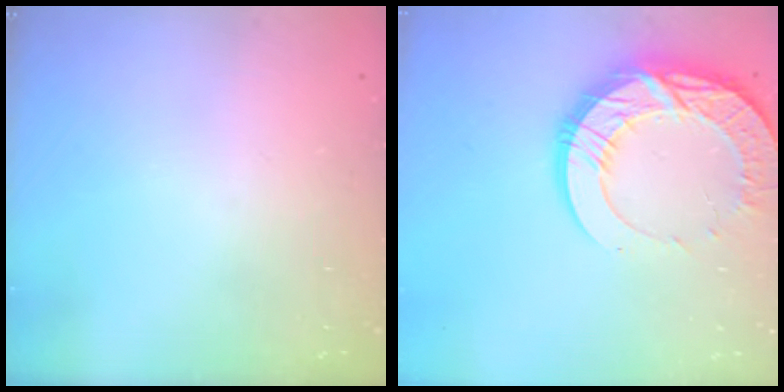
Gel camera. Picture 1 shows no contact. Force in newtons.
{"total": 18.8, "press": 18.8, "slide": 1.7}